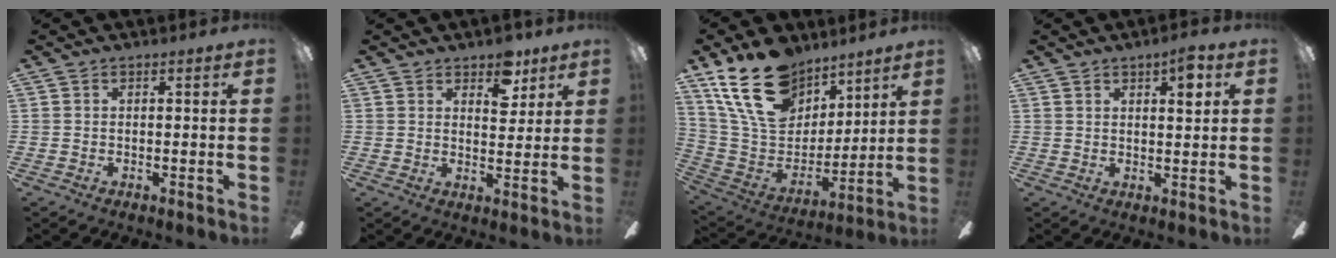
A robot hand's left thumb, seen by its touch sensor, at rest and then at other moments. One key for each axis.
{"total": 6.8, "fx": 4.8, "fy": 3.8, "fz": 3.0, "tx": -0.024, "ty": -0.019, "tz": 0.080}
{"total": 21.7, "fx": 14.2, "fy": 12.8, "fz": 10.3, "tx": -0.193, "ty": -0.070, "tz": 0.267}
{"total": 5.0, "fx": 2.6, "fy": 1.7, "fz": 3.9, "tx": -0.051, "ty": -0.008, "tz": 0.037}